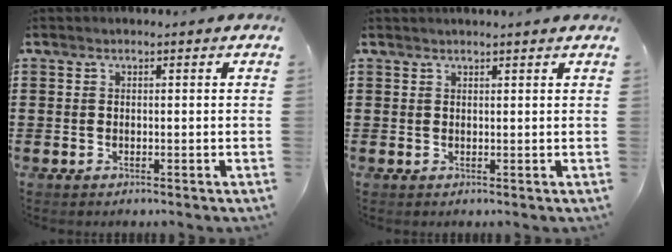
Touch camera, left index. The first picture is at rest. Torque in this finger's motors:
{"motor_torque": [1.07, -1.07, 0.26, 0.02]}